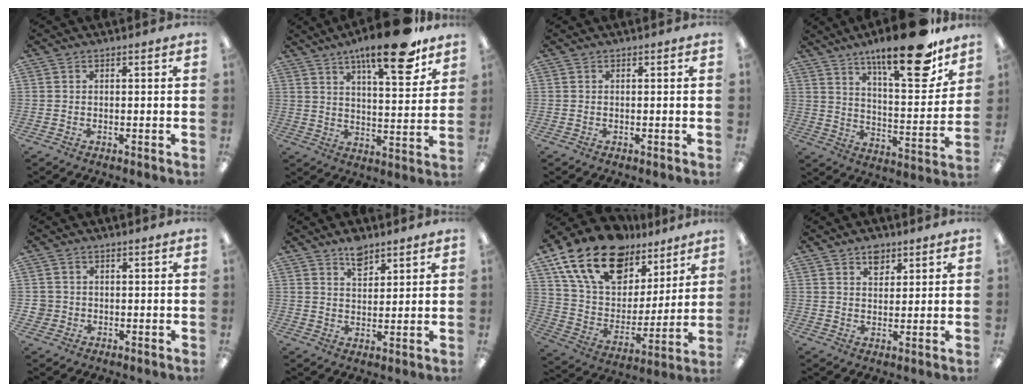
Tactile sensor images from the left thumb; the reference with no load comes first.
{"total": 17.0, "force": [11.7, 4.3, 11.6], "torque": [-0.162, -0.070, 0.180]}
{"total": 0.0}
{"total": 22.2, "force": [15.8, 5.9, 14.4], "torque": [-0.211, -0.105, 0.253]}
{"total": 2.5, "force": [-0.1, 2.5, 0.3], "torque": [-0.008, 0.005, -0.004]}
{"total": 5.8, "force": [4.3, 3.0, 2.5], "torque": [-0.029, -0.022, 0.073]}
{"total": 21.2, "force": [14.4, 11.9, 10.1], "torque": [-0.188, -0.076, 0.264]}
{"total": 4.5, "force": [3.1, 2.8, 1.7], "torque": [-0.008, -0.014, 0.052]}